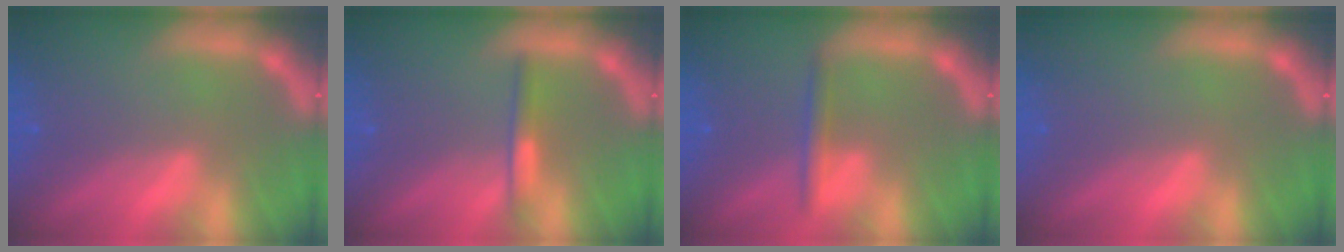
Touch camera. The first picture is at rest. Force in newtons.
{"total": 2.0}
{"total": 1.9}
{"total": 0.0}